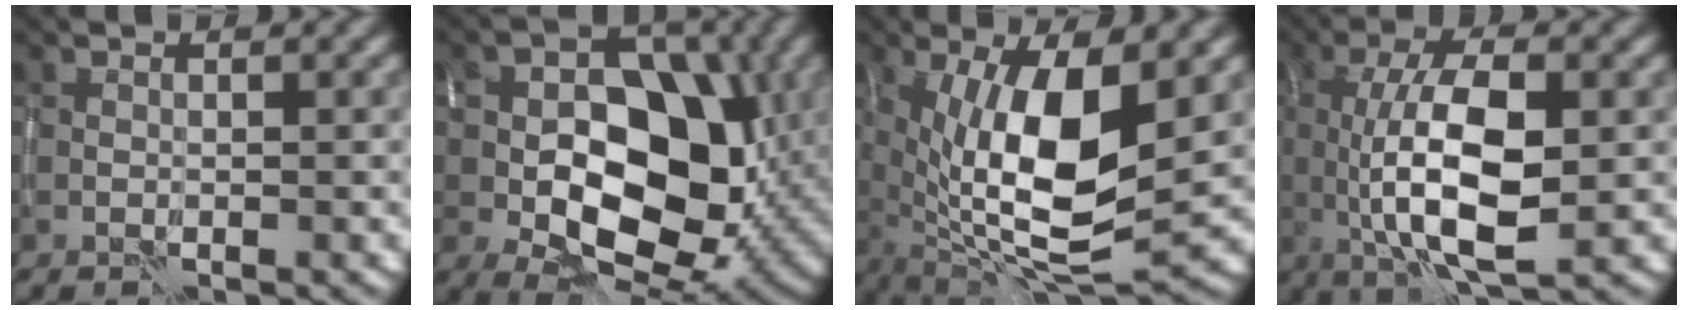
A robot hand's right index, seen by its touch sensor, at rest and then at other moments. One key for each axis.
{"total": 14.2, "fx": -0.8, "fy": 9.6, "fz": 10.4, "tx": -0.143, "ty": 0.004, "tz": -0.015}
{"total": 11.6, "fx": 1.0, "fy": 4.1, "fz": 10.8, "tx": -0.186, "ty": -0.011, "tz": 0.017}
{"total": 8.7, "fx": 0.1, "fy": 3.1, "fz": 8.2, "tx": -0.151, "ty": -0.001, "tz": 0.002}